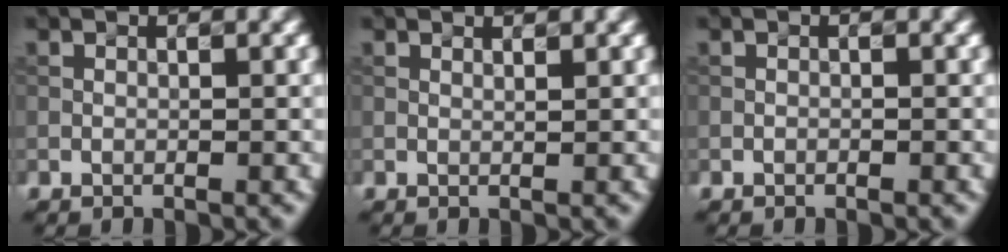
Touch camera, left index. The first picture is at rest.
{"total": 0.7, "force": [0.6, 0.0, 0.3], "torque": [-0.005, -0.001, 0.010]}
{"total": 0.0}